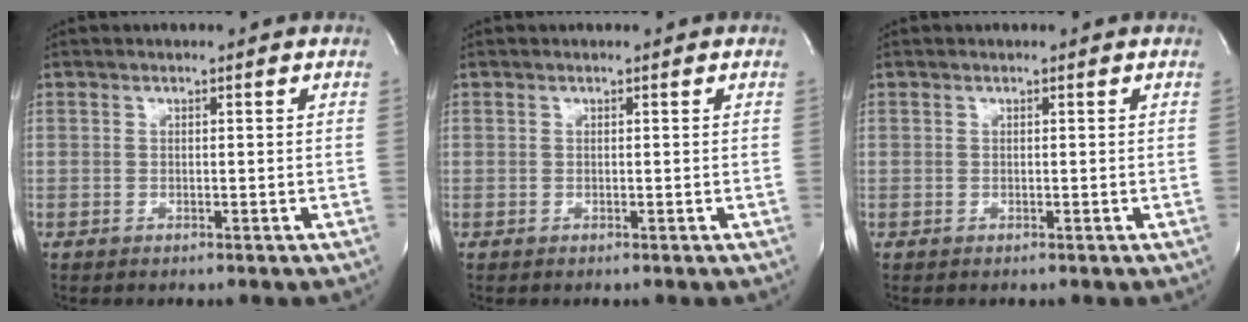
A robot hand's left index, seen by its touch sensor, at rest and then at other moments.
{"total": 0.0}
{"total": 0.0}